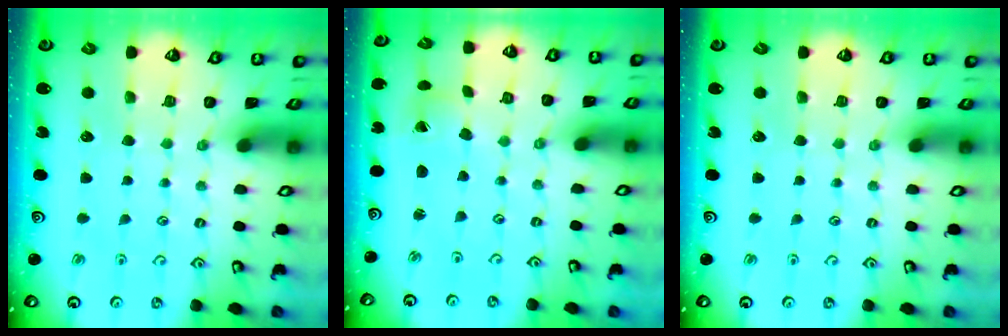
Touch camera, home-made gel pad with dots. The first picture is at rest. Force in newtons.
{"total": 0.5, "press": 0.5, "slide": 0.1}
{"total": 0.0}